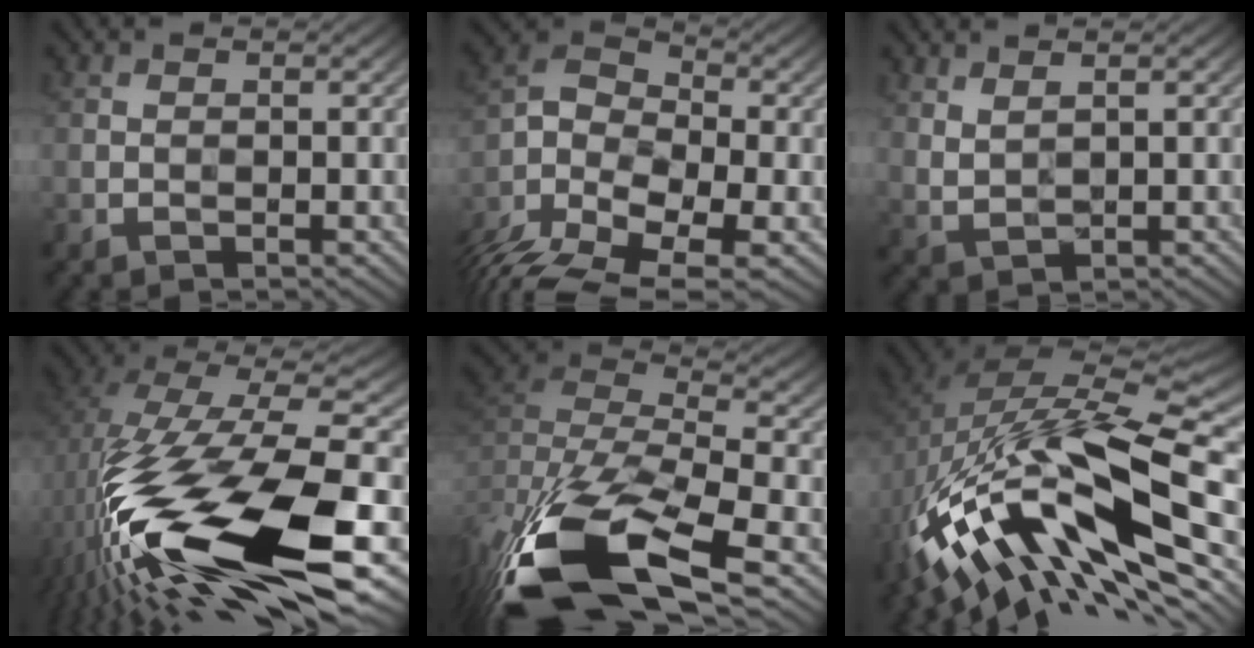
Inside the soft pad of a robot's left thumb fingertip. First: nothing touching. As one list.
[{"total": 13.9, "force": [-8.4, 6.8, 8.8], "torque": [-0.212, -0.012, -0.164]}, {"total": 2.3, "force": [2.1, 0.7, 0.8], "torque": [-0.023, -0.001, 0.052]}, {"total": 19.9, "force": [-5.7, 8.3, 17.1], "torque": [-0.362, -0.029, -0.086]}, {"total": 17.9, "force": [-9.9, 6.6, 13.4], "torque": [-0.314, -0.032, -0.158]}, {"total": 17.4, "force": [-6.1, 7.9, 14.2], "torque": [-0.275, 0.000, -0.113]}]